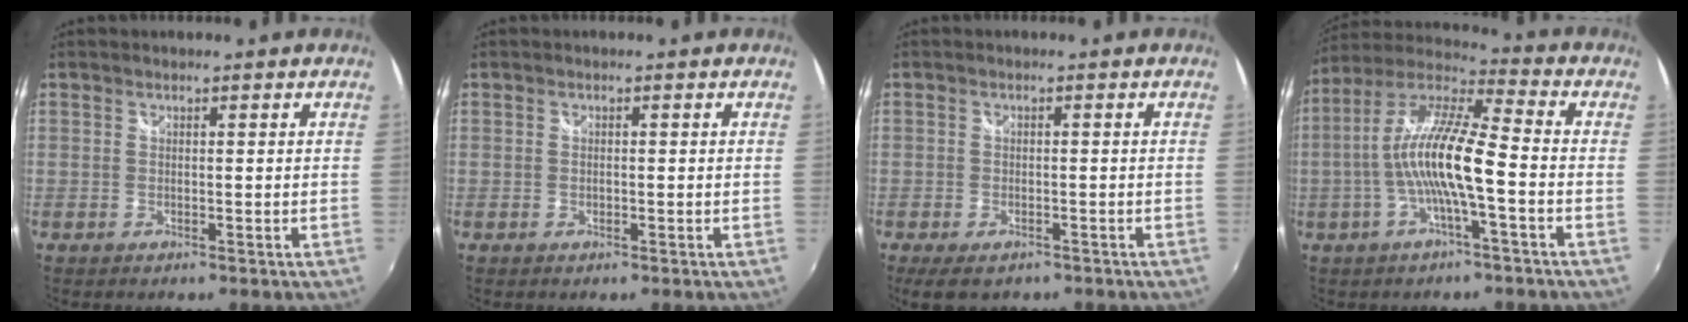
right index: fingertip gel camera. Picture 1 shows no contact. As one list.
[{"total": 0.6, "force": [-0.2, 0.5, 0.3], "torque": [-0.005, -0.001, -0.003]}, {"total": 5.8, "force": [-4.0, 2.8, 3.1], "torque": [-0.073, -0.022, -0.063]}, {"total": 13.3, "force": [-2.8, 1.7, 13.0], "torque": [-0.244, 0.007, -0.054]}]